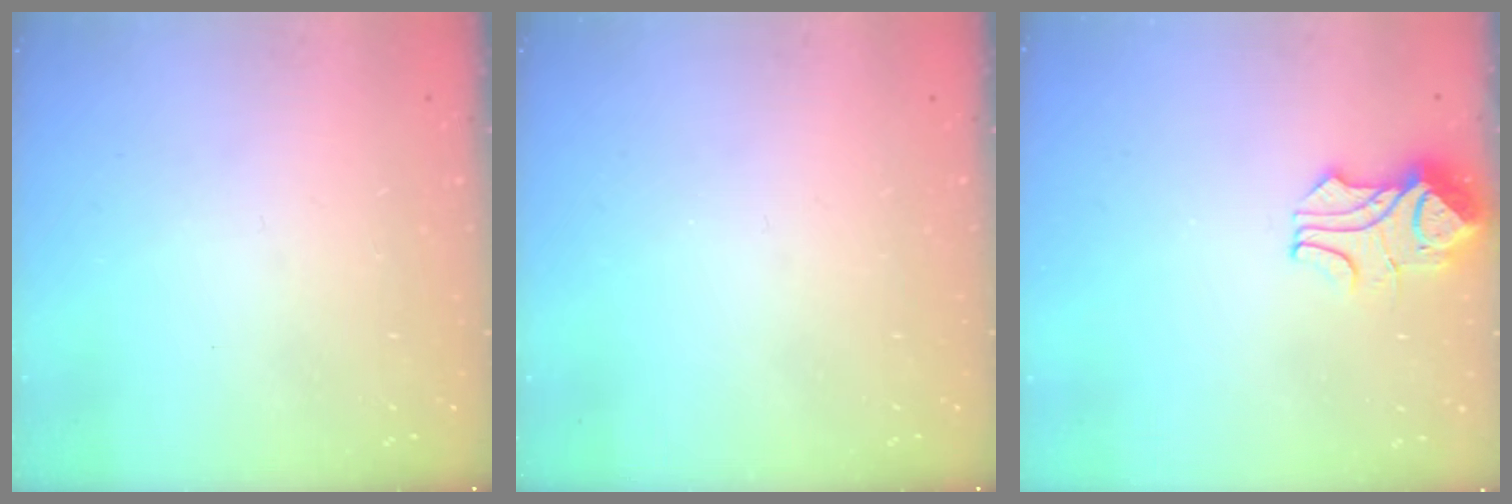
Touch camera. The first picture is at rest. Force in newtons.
{"total": 0.0}
{"total": 3.4, "press": 3.3, "slide": 1.1}